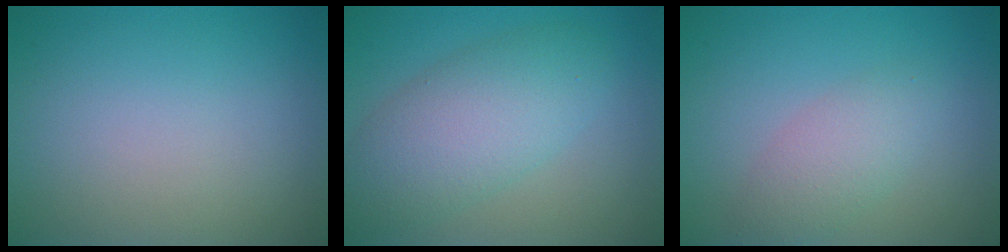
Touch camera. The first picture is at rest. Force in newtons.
{"total": 6.1, "press": 6.1, "slide": 0.5}
{"total": 2.9, "press": 2.9, "slide": 0.1}